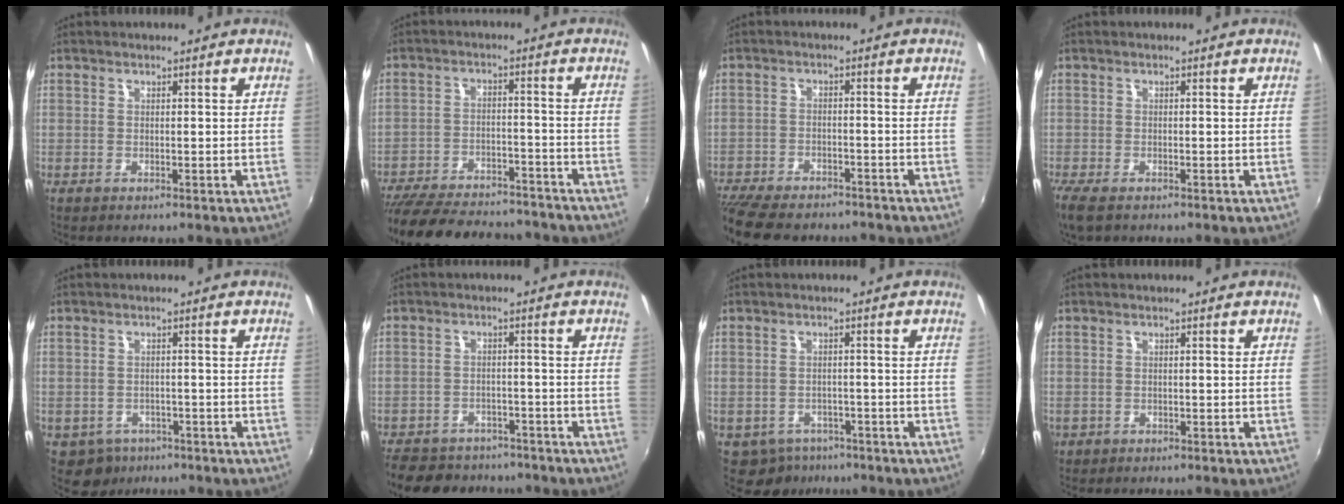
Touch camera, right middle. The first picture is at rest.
{"total": 24.2, "force": [-20.7, 7.8, 9.7], "torque": [-0.211, -0.011, -0.286]}
{"total": 13.6, "force": [-11.5, 4.6, 5.5], "torque": [-0.137, -0.029, -0.182]}
{"total": 3.9, "force": [-2.8, 1.3, 2.4], "torque": [-0.055, -0.018, -0.053]}
{"total": 5.2, "force": [-3.0, 4.0, 1.4], "torque": [-0.040, -0.009, -0.038]}
{"total": 13.8, "force": [-11.1, 6.8, 4.4], "torque": [-0.116, 0.012, -0.157]}
{"total": 5.8, "force": [-3.9, 4.0, 1.6], "torque": [-0.043, -0.011, -0.051]}
{"total": 2.0, "force": [-0.7, 1.8, 0.7], "torque": [-0.018, -0.004, -0.009]}